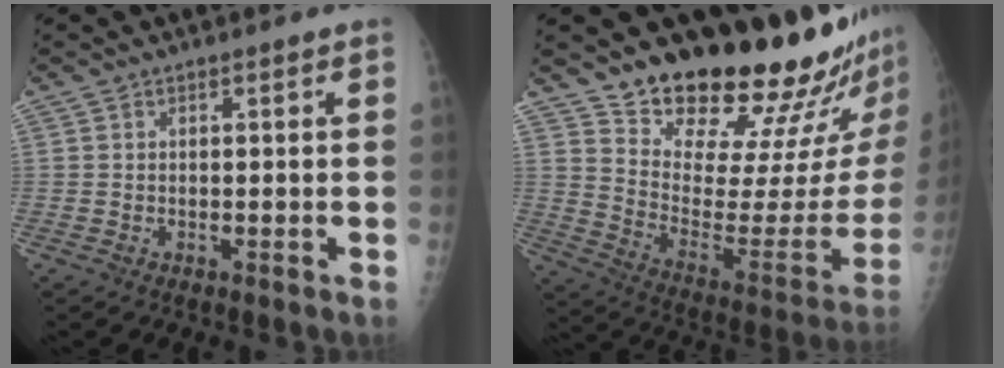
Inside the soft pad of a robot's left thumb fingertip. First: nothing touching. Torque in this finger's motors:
{"motor_torque": [0.46, 0.39, 0.95, -1.82, 0.18]}